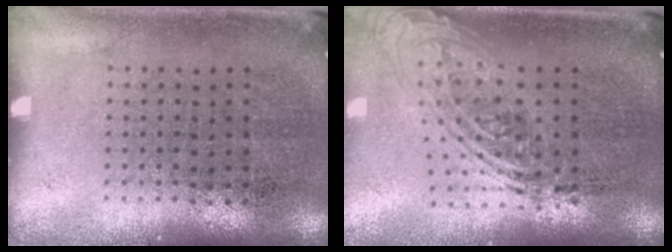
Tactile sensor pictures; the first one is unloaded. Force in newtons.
{"total": 2.1, "press": 1.5, "slide": 1.4}